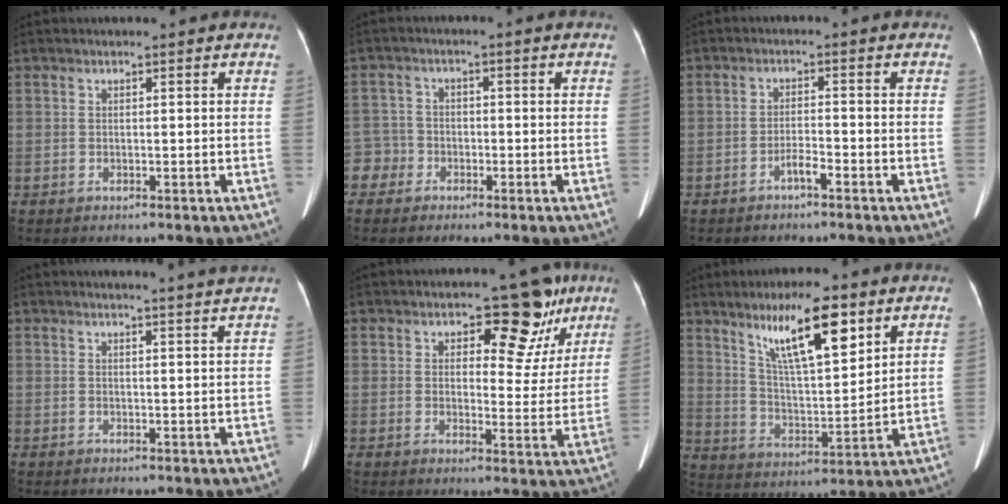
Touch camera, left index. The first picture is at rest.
{"total": 3.5, "force": [-2.0, 2.8, -0.4], "torque": [0.014, 0.012, -0.046]}
{"total": 2.3, "force": [-1.7, 0.2, 1.5], "torque": [-0.028, 0.002, -0.033]}
{"total": 5.4, "force": [5.0, -1.2, 1.7], "torque": [-0.020, -0.004, 0.045]}
{"total": 9.6, "force": [6.1, 5.2, 5.4], "torque": [-0.042, 0.009, 0.073]}
{"total": 13.1, "force": [7.8, 2.8, 10.1], "torque": [-0.177, 0.005, 0.141]}